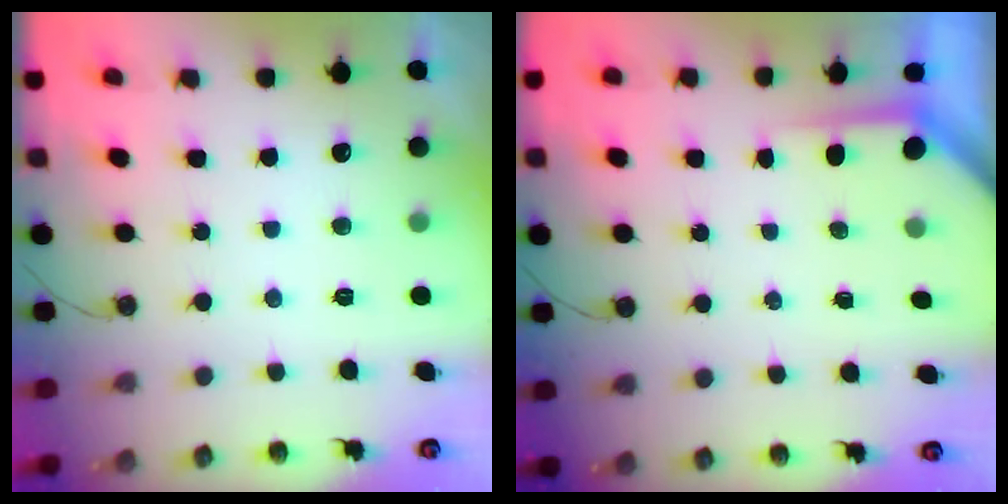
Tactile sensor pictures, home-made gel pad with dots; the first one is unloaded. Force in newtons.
{"total": 3.6, "press": 3.6, "slide": 0.3}